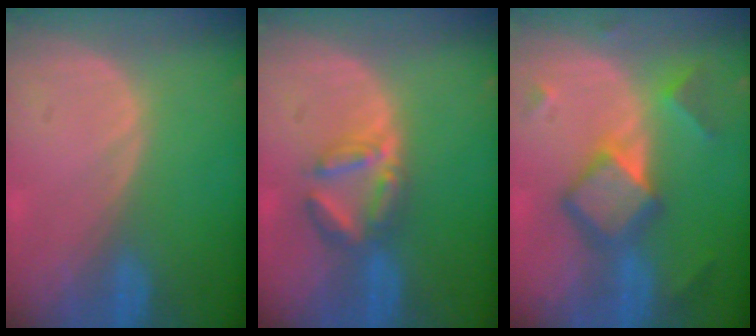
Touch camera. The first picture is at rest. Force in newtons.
{"total": 5.0, "press": 5.0, "slide": 0.5}
{"total": 7.4, "press": 7.4, "slide": 0.5}